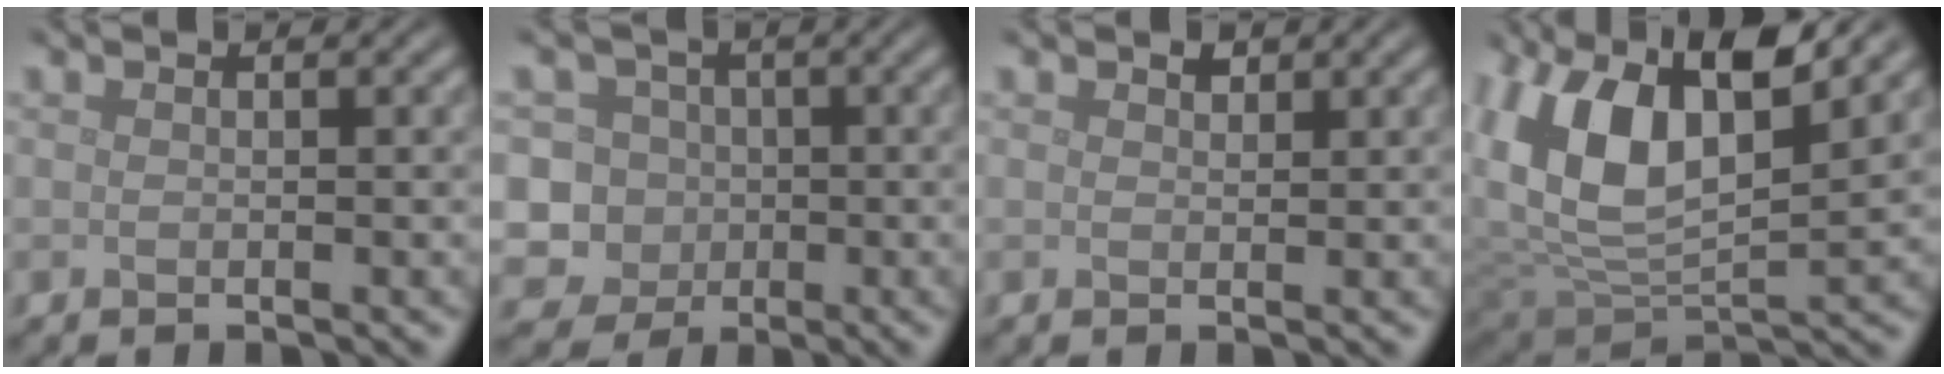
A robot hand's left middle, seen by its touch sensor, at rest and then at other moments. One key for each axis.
{"total": 6.4, "fx": -1.5, "fy": 6.0, "fz": 1.7, "tx": -0.019, "ty": 0.012, "tz": -0.056}
{"total": 0.8, "fx": 0.6, "fy": 0.4, "fz": 0.3, "tx": -0.004, "ty": -0.002, "tz": 0.009}
{"total": 12.0, "fx": 4.7, "fy": 5.9, "fz": 9.3, "tx": -0.195, "ty": 0.015, "tz": 0.084}